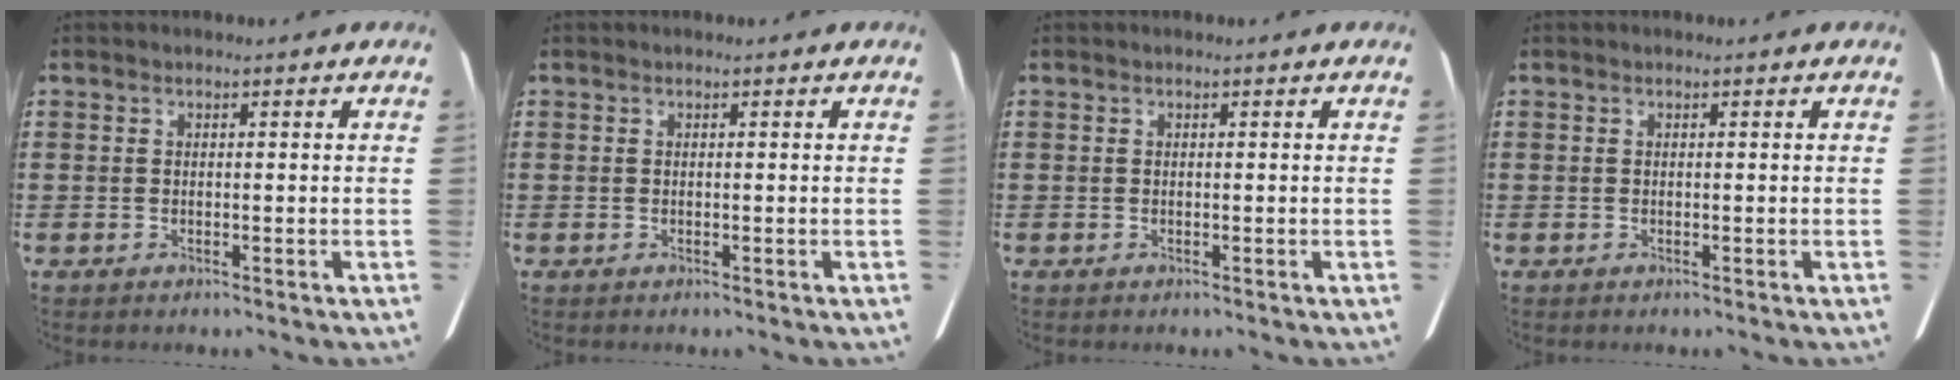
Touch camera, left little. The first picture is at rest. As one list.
[{"total": 0.0}, {"total": 0.0}, {"total": 0.0}]